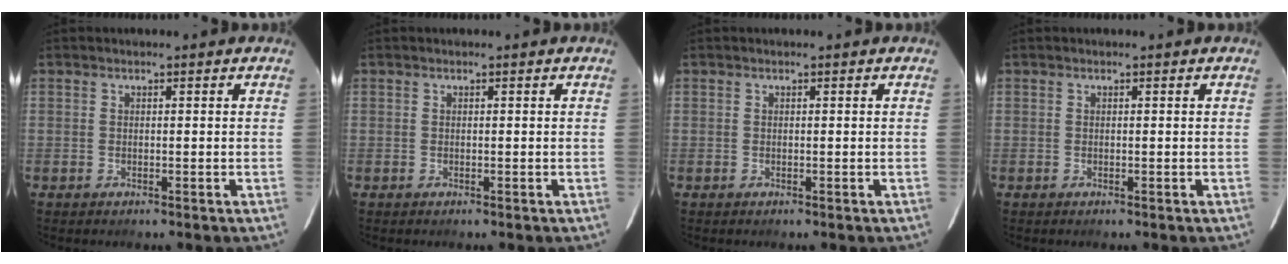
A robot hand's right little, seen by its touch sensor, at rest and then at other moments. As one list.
[{"total": 0.0}, {"total": 0.0}, {"total": 0.0}]